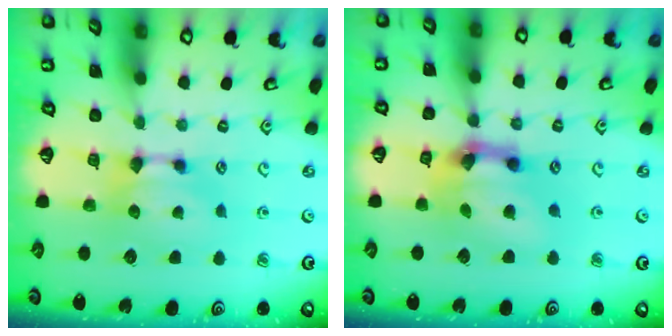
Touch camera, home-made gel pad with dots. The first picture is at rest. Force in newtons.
{"total": 7.5, "press": 6.9, "slide": 3.0}